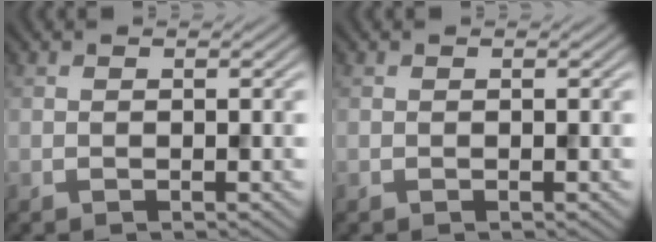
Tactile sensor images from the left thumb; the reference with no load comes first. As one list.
[{"total": 0.0}]